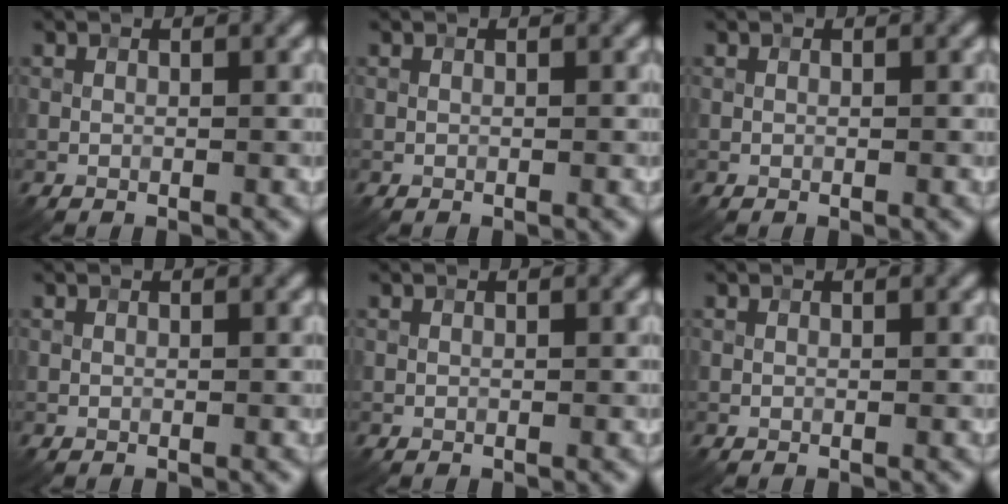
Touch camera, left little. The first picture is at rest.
{"total": 0.0}
{"total": 0.0}
{"total": 0.0}
{"total": 0.0}
{"total": 0.0}